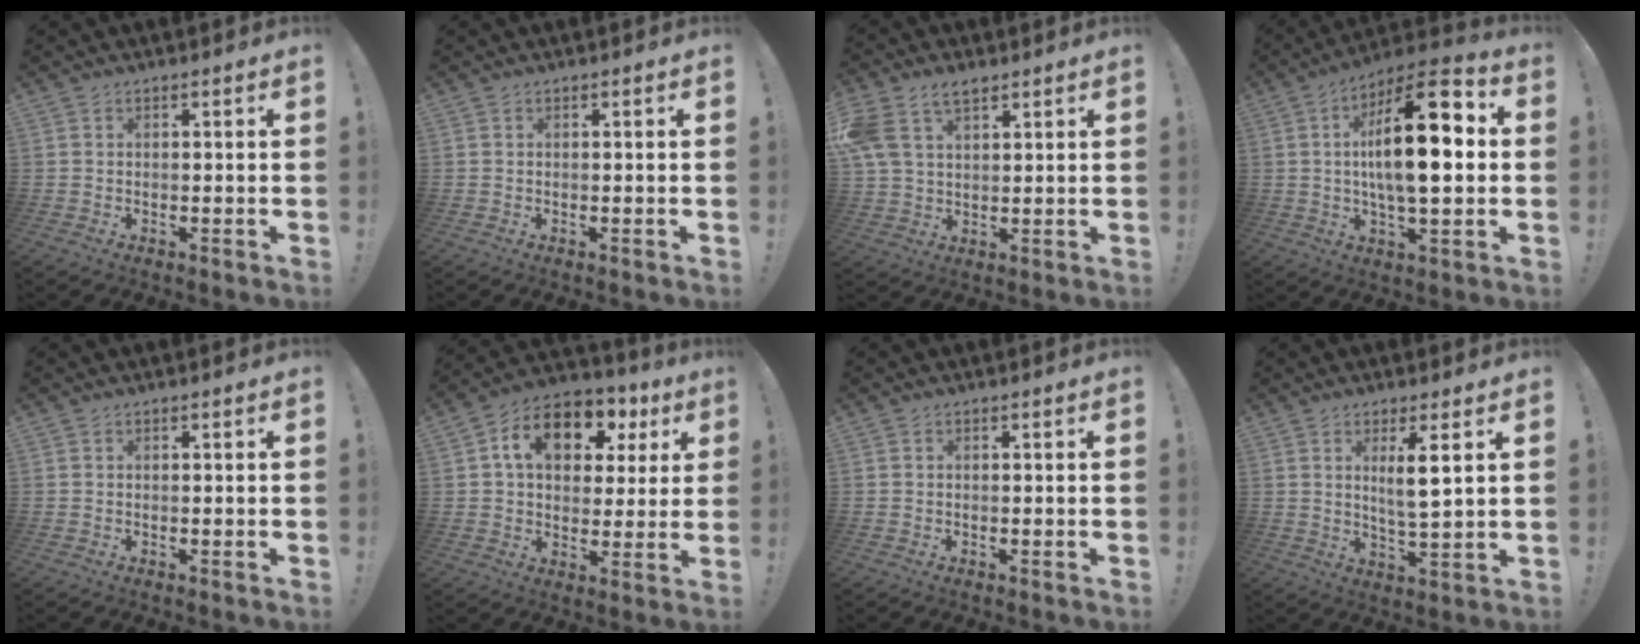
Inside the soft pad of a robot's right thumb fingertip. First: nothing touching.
{"total": 0.0}
{"total": 8.9, "force": [5.3, 5.3, 4.8], "torque": [-0.096, -0.012, 0.105]}
{"total": 19.9, "force": [2.0, 7.3, 18.5], "torque": [-0.304, -0.004, 0.018]}
{"total": 0.0}
{"total": 14.9, "force": [5.7, 10.2, 9.4], "torque": [-0.146, -0.010, 0.101]}
{"total": 0.0}
{"total": 6.7, "force": [2.7, 0.8, 6.0], "torque": [-0.102, -0.012, 0.042]}